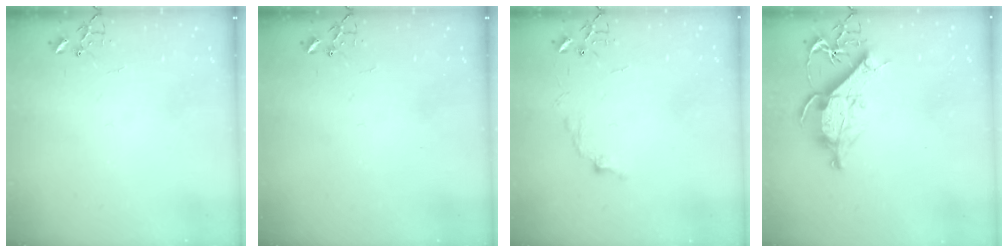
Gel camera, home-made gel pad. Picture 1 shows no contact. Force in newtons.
{"total": 0.0}
{"total": 6.7, "press": 6.7, "slide": 0.9}
{"total": 11.0, "press": 11.0, "slide": 1.3}